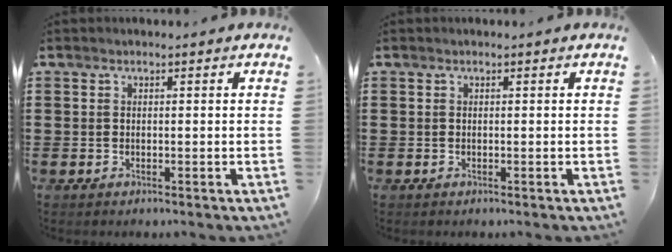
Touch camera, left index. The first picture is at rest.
{"total": 0.0}